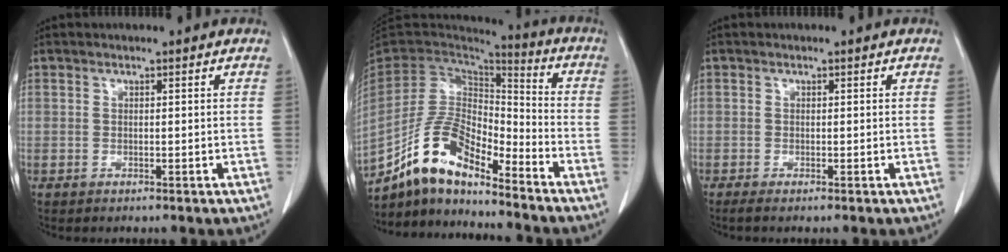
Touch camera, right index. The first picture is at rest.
{"total": 13.0, "force": [-10.3, 3.9, 6.8], "torque": [-0.130, 0.024, -0.191]}
{"total": 0.8, "force": [-0.6, -0.1, 0.5], "torque": [-0.011, -0.002, -0.013]}